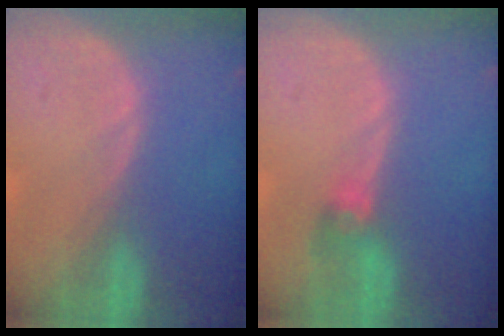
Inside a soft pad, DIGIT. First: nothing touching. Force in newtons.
{"total": 2.7, "press": 2.7, "slide": 0.3}